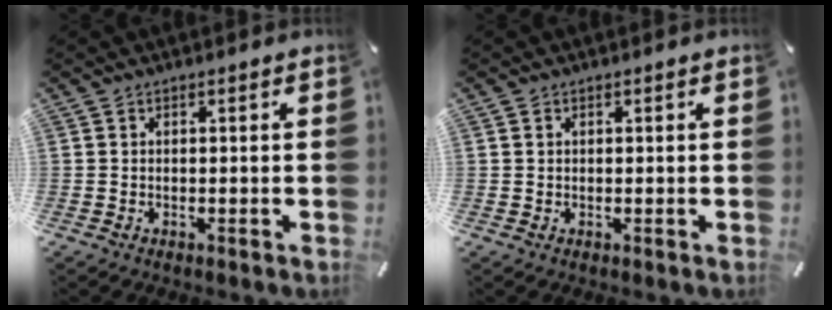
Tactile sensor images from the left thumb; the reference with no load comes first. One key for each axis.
{"total": 0.6, "fx": 0.1, "fy": 0.6, "fz": 0.2, "tx": -0.006, "ty": 0.004, "tz": 0.002}